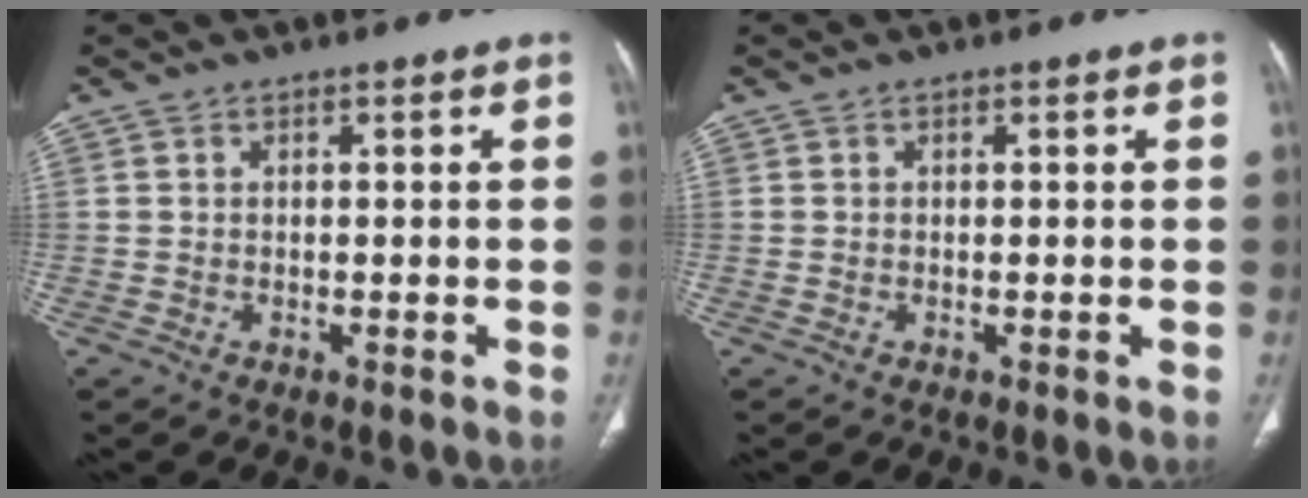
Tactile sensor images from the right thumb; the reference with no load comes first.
{"total": 0.0}